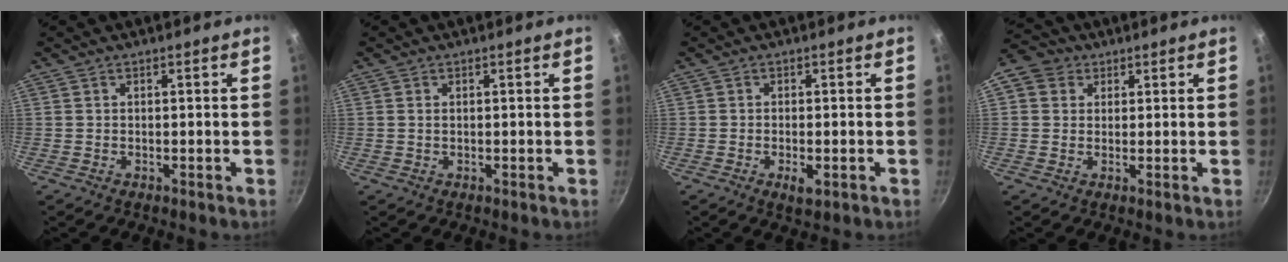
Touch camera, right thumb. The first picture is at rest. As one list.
[{"total": 0.6, "force": [0.1, 0.3, 0.5], "torque": [-0.009, 0.001, 0.002]}, {"total": 2.9, "force": [-1.0, 1.2, 2.4], "torque": [-0.044, -0.001, -0.013]}, {"total": 6.3, "force": [2.2, 5.4, 2.5], "torque": [-0.023, 0.006, 0.024]}]